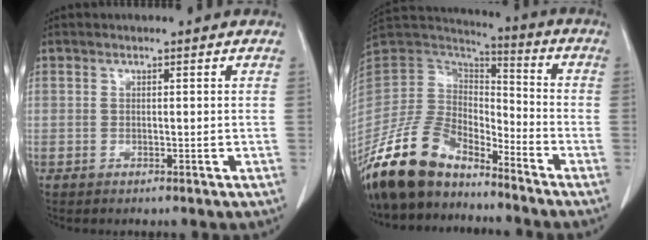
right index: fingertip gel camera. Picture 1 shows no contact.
{"total": 16.0, "force": [-13.2, 6.1, 6.5], "torque": [-0.137, 0.022, -0.257]}